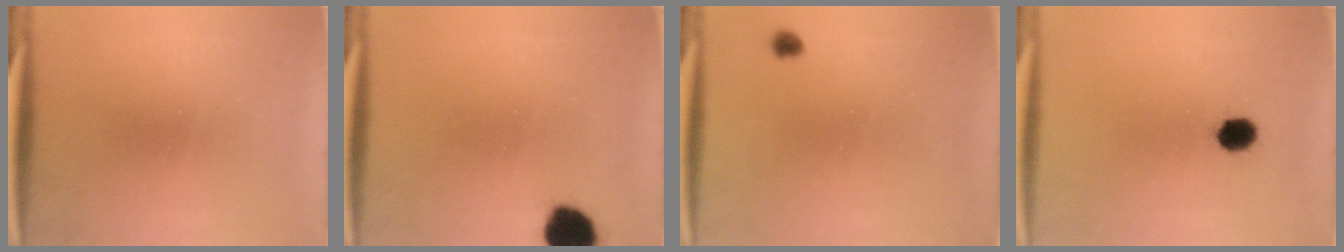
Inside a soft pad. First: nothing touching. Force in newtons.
{"total": 7.3}
{"total": 1.1}
{"total": 3.8}